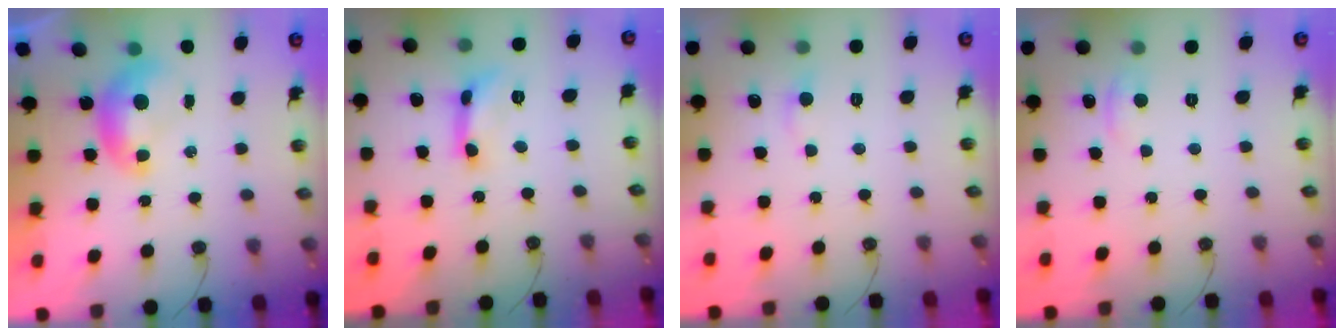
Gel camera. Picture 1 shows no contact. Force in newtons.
{"total": 3.4, "press": 3.4, "slide": 0.2}
{"total": 1.1, "press": 1.0, "slide": 0.4}
{"total": 1.7, "press": 1.6, "slide": 0.6}